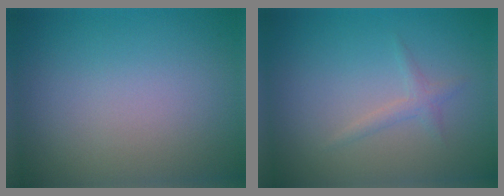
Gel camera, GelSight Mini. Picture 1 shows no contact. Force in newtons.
{"total": 1.1, "press": 1.1, "slide": 0.0}